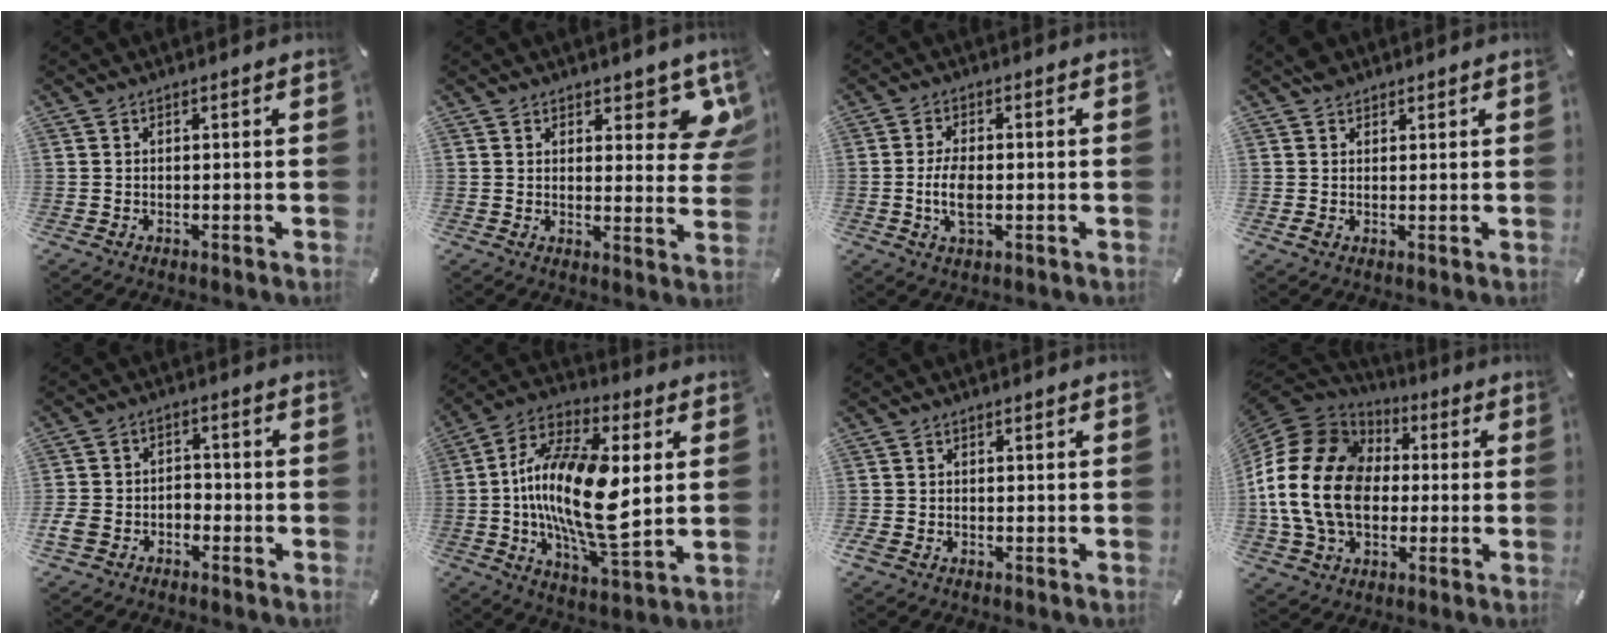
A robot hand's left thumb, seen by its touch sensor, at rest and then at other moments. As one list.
[{"total": 8.6, "force": [6.1, 4.3, 4.2], "torque": [-0.029, -0.048, 0.103]}, {"total": 6.1, "force": [-0.8, 2.6, 5.5], "torque": [-0.122, -0.004, -0.019]}, {"total": 3.3, "force": [1.8, 2.7, 0.7], "torque": [0.001, -0.001, 0.035]}, {"total": 5.2, "force": [-2.9, 3.8, 2.1], "torque": [-0.045, 0.016, -0.055]}, {"total": 20.9, "force": [1.1, 8.2, 19.2], "torque": [-0.394, -0.020, 0.011]}, {"total": 0.8, "force": [-0.4, 0.7, 0.1], "torque": [0.000, 0.005, -0.008]}, {"total": 20.2, "force": [-1.6, 15.9, 12.3], "torque": [-0.280, 0.022, -0.034]}]